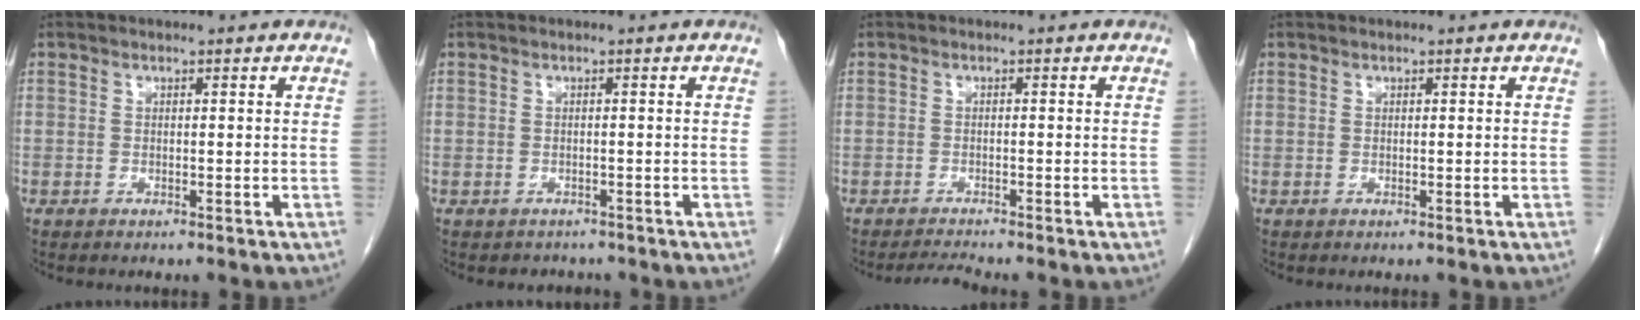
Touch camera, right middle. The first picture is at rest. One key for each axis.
{"total": 1.9, "fx": -1.6, "fy": 1.0, "fz": -0.3, "tx": -0.003, "ty": 0.000, "tz": -0.026}
{"total": 1.9, "fx": -1.8, "fy": -0.8, "fz": 0.1, "tx": -0.009, "ty": -0.014, "tz": -0.031}
{"total": 0.0}